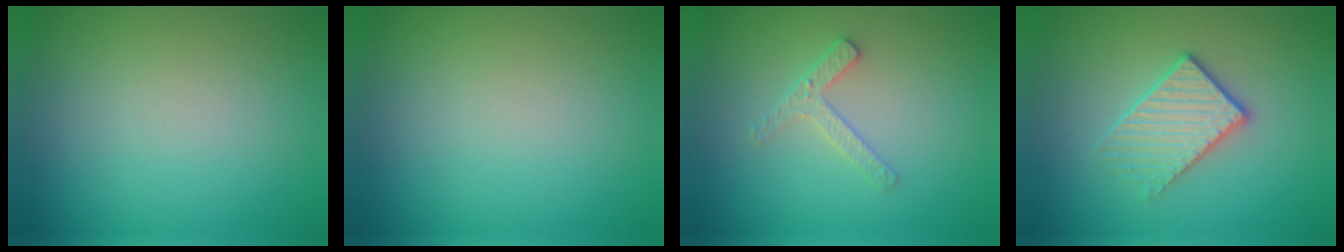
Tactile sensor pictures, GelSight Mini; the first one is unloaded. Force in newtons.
{"total": 0.0}
{"total": 1.9, "press": 1.8, "slide": 0.4}
{"total": 3.1, "press": 2.8, "slide": 1.4}